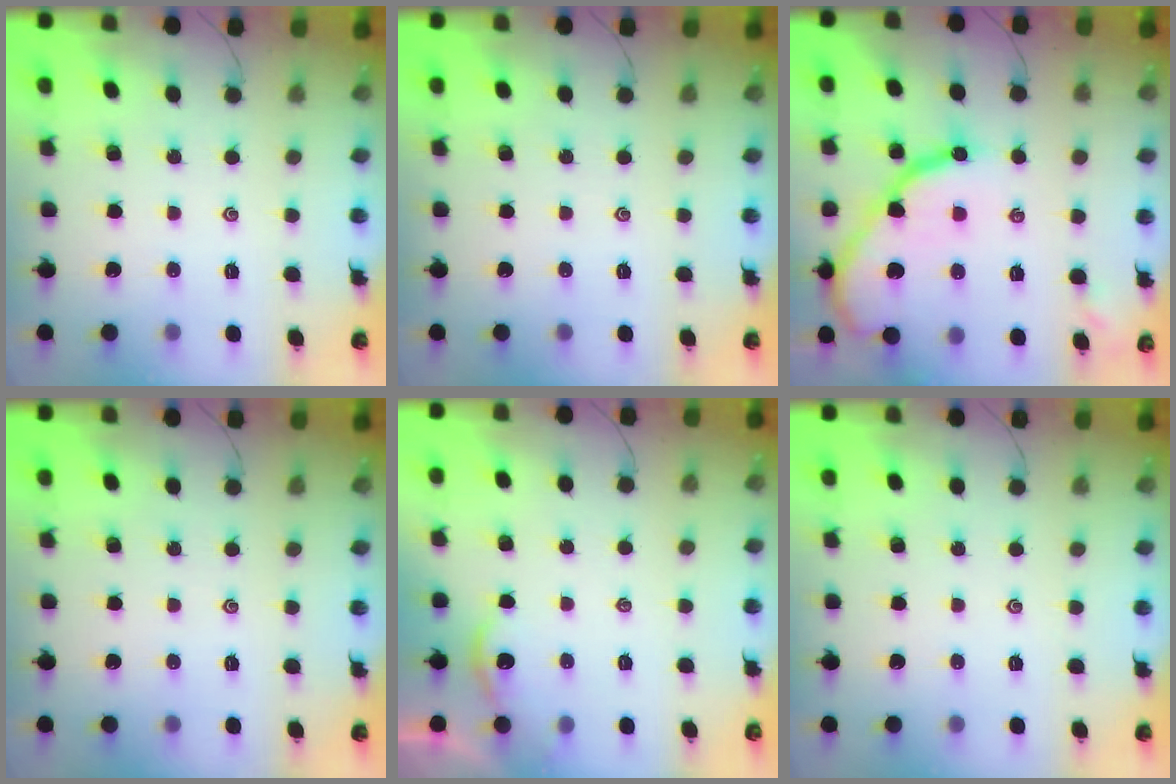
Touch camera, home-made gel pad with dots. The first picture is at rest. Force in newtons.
{"total": 0.0}
{"total": 16.7, "press": 16.6, "slide": 1.6}
{"total": 0.0}
{"total": 2.4, "press": 2.4, "slide": 0.1}
{"total": 0.0}